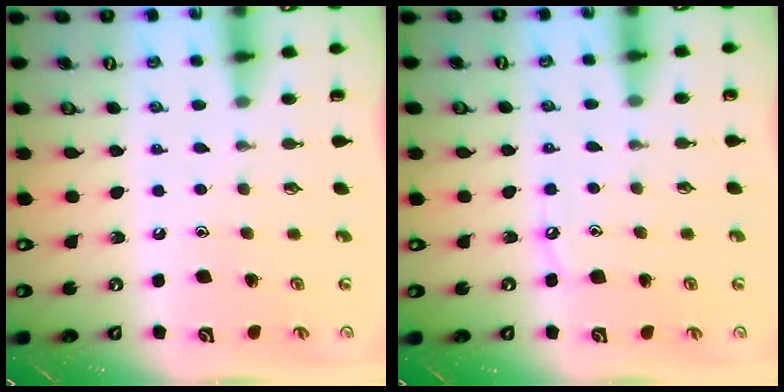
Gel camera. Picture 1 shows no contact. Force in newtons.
{"total": 4.3, "press": 4.3, "slide": 0.6}